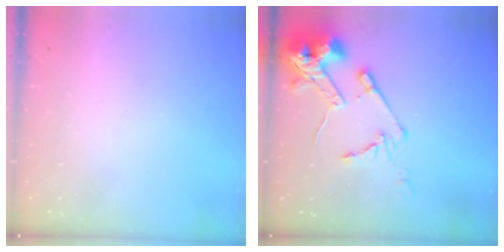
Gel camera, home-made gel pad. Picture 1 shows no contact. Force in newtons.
{"total": 16.1, "press": 16.0, "slide": 1.9}